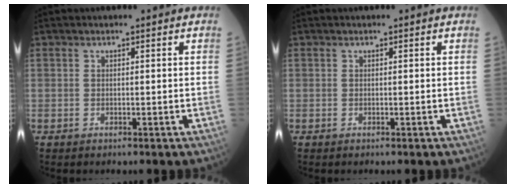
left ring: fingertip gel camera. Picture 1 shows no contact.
{"total": 0.0}